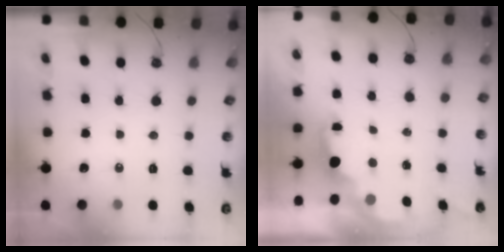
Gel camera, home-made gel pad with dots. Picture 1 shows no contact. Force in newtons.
{"total": 1.7, "press": 1.5, "slide": 0.7}